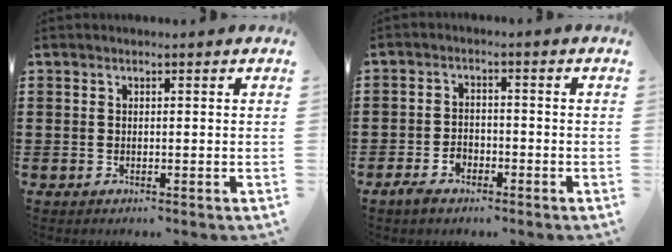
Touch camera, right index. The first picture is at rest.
{"total": 2.6, "force": [-1.8, 1.6, 1.0], "torque": [-0.030, 0.002, -0.040]}